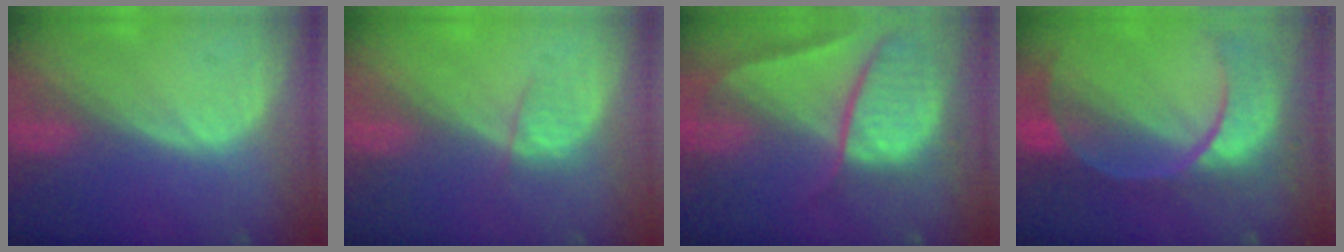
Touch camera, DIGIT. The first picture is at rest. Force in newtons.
{"total": 2.2, "press": 2.0, "slide": 0.9}
{"total": 10.6, "press": 8.9, "slide": 5.7}
{"total": 11.2, "press": 9.4, "slide": 6.1}